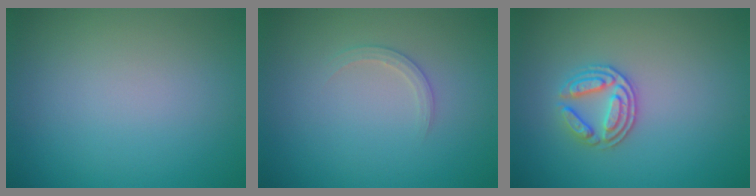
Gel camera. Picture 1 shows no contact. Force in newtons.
{"total": 1.3, "press": 1.3, "slide": 0.1}
{"total": 2.9, "press": 2.6, "slide": 1.1}